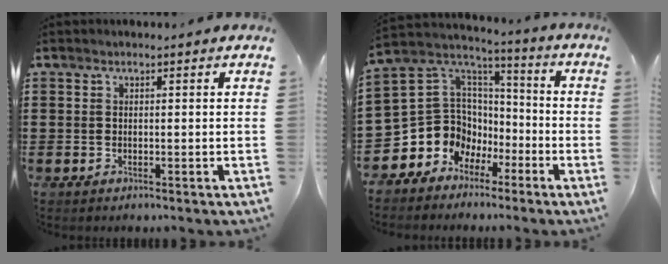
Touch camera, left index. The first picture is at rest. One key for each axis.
{"total": 9.3, "fx": -2.7, "fy": 8.8, "fz": 1.3, "tx": -0.075, "ty": -0.016, "tz": -0.045}